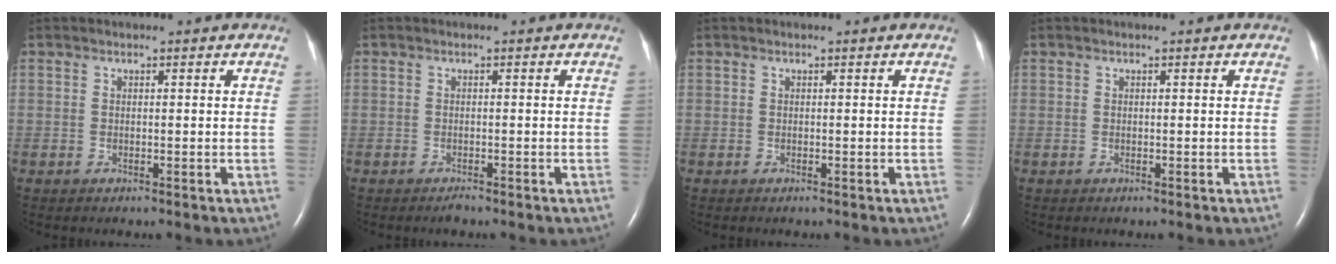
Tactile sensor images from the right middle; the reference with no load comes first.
{"total": 0.8, "force": [-0.7, 0.1, 0.3], "torque": [-0.009, -0.001, -0.010]}
{"total": 0.0}
{"total": 0.0}